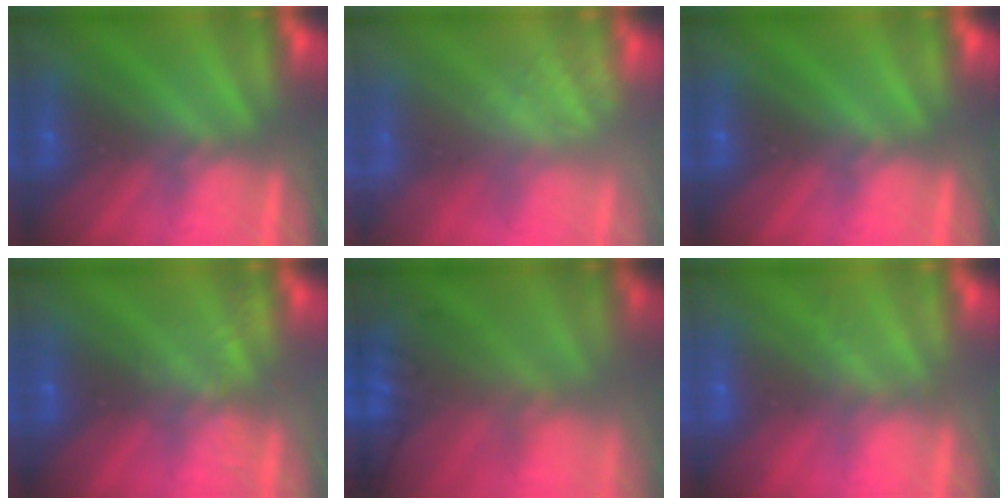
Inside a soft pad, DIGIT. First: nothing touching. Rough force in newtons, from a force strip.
{"total": 2.2}
{"total": 0.0}
{"total": 2.2}
{"total": 9.4}
{"total": 2.0}